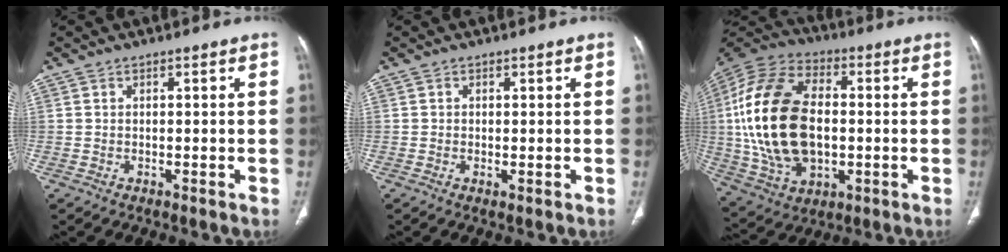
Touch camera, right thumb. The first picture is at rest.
{"total": 0.7, "force": [-0.1, 0.3, 0.6], "torque": [-0.015, -0.004, -0.001]}
{"total": 25.2, "force": [0.1, 15.3, 20.0], "torque": [-0.396, 0.002, 0.008]}